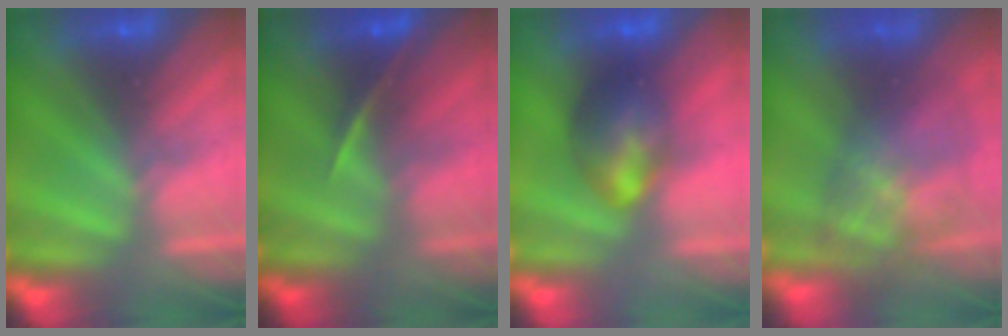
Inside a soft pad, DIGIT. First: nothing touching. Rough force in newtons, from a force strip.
{"total": 2.1}
{"total": 7.0}
{"total": 5.9}